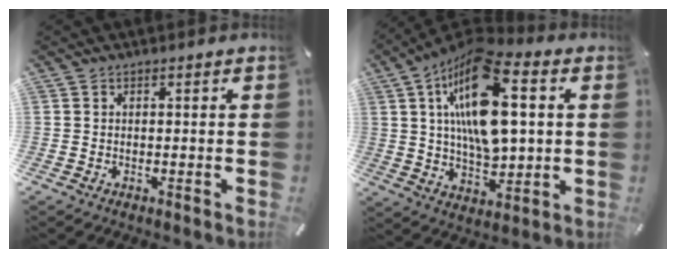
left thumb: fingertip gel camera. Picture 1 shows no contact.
{"total": 20.3, "force": [5.5, 10.5, 16.4], "torque": [-0.314, -0.004, 0.086]}